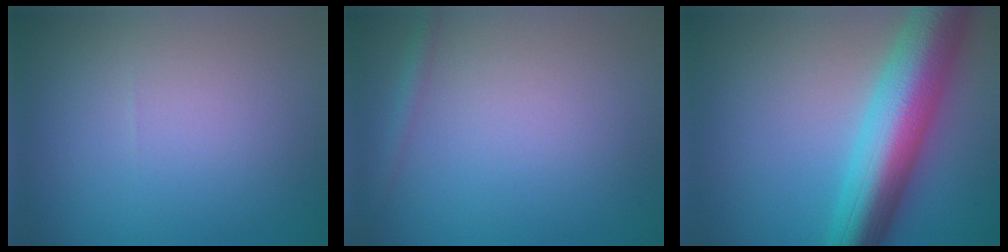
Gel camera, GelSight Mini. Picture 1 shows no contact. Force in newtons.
{"total": 1.1, "press": 1.1, "slide": 0.1}
{"total": 11.4, "press": 11.4, "slide": 0.2}